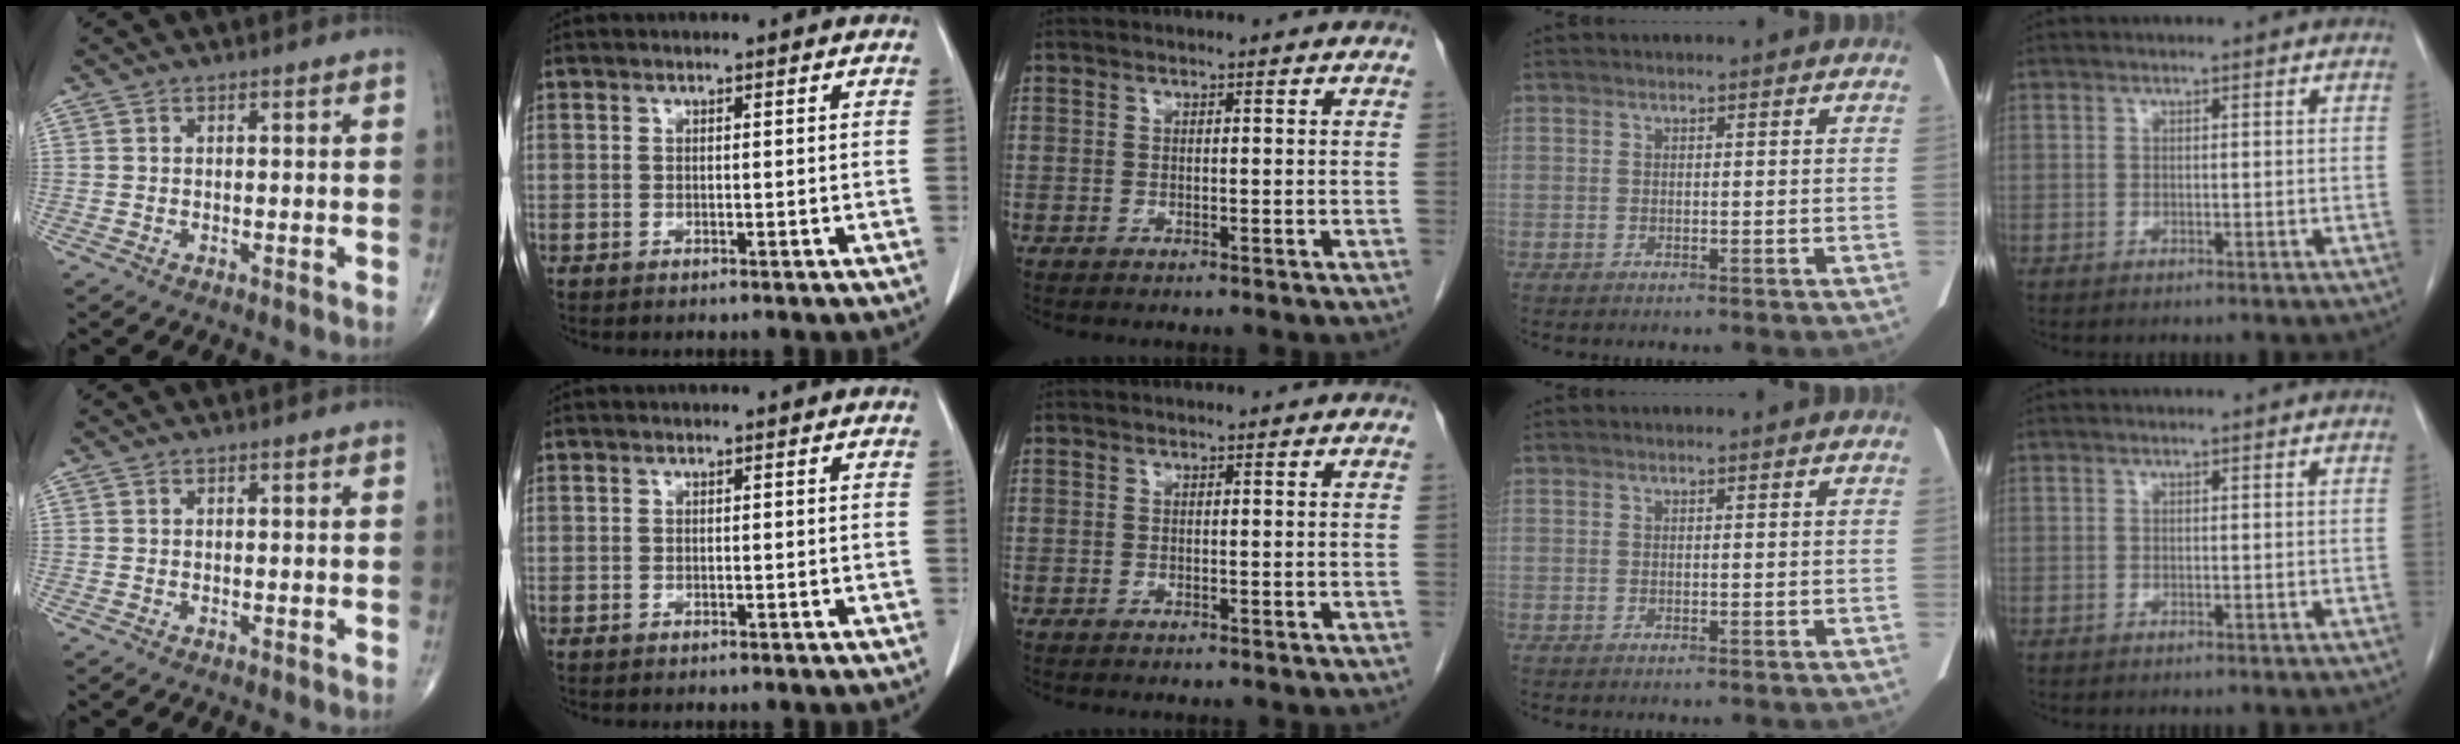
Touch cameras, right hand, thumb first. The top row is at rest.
{}